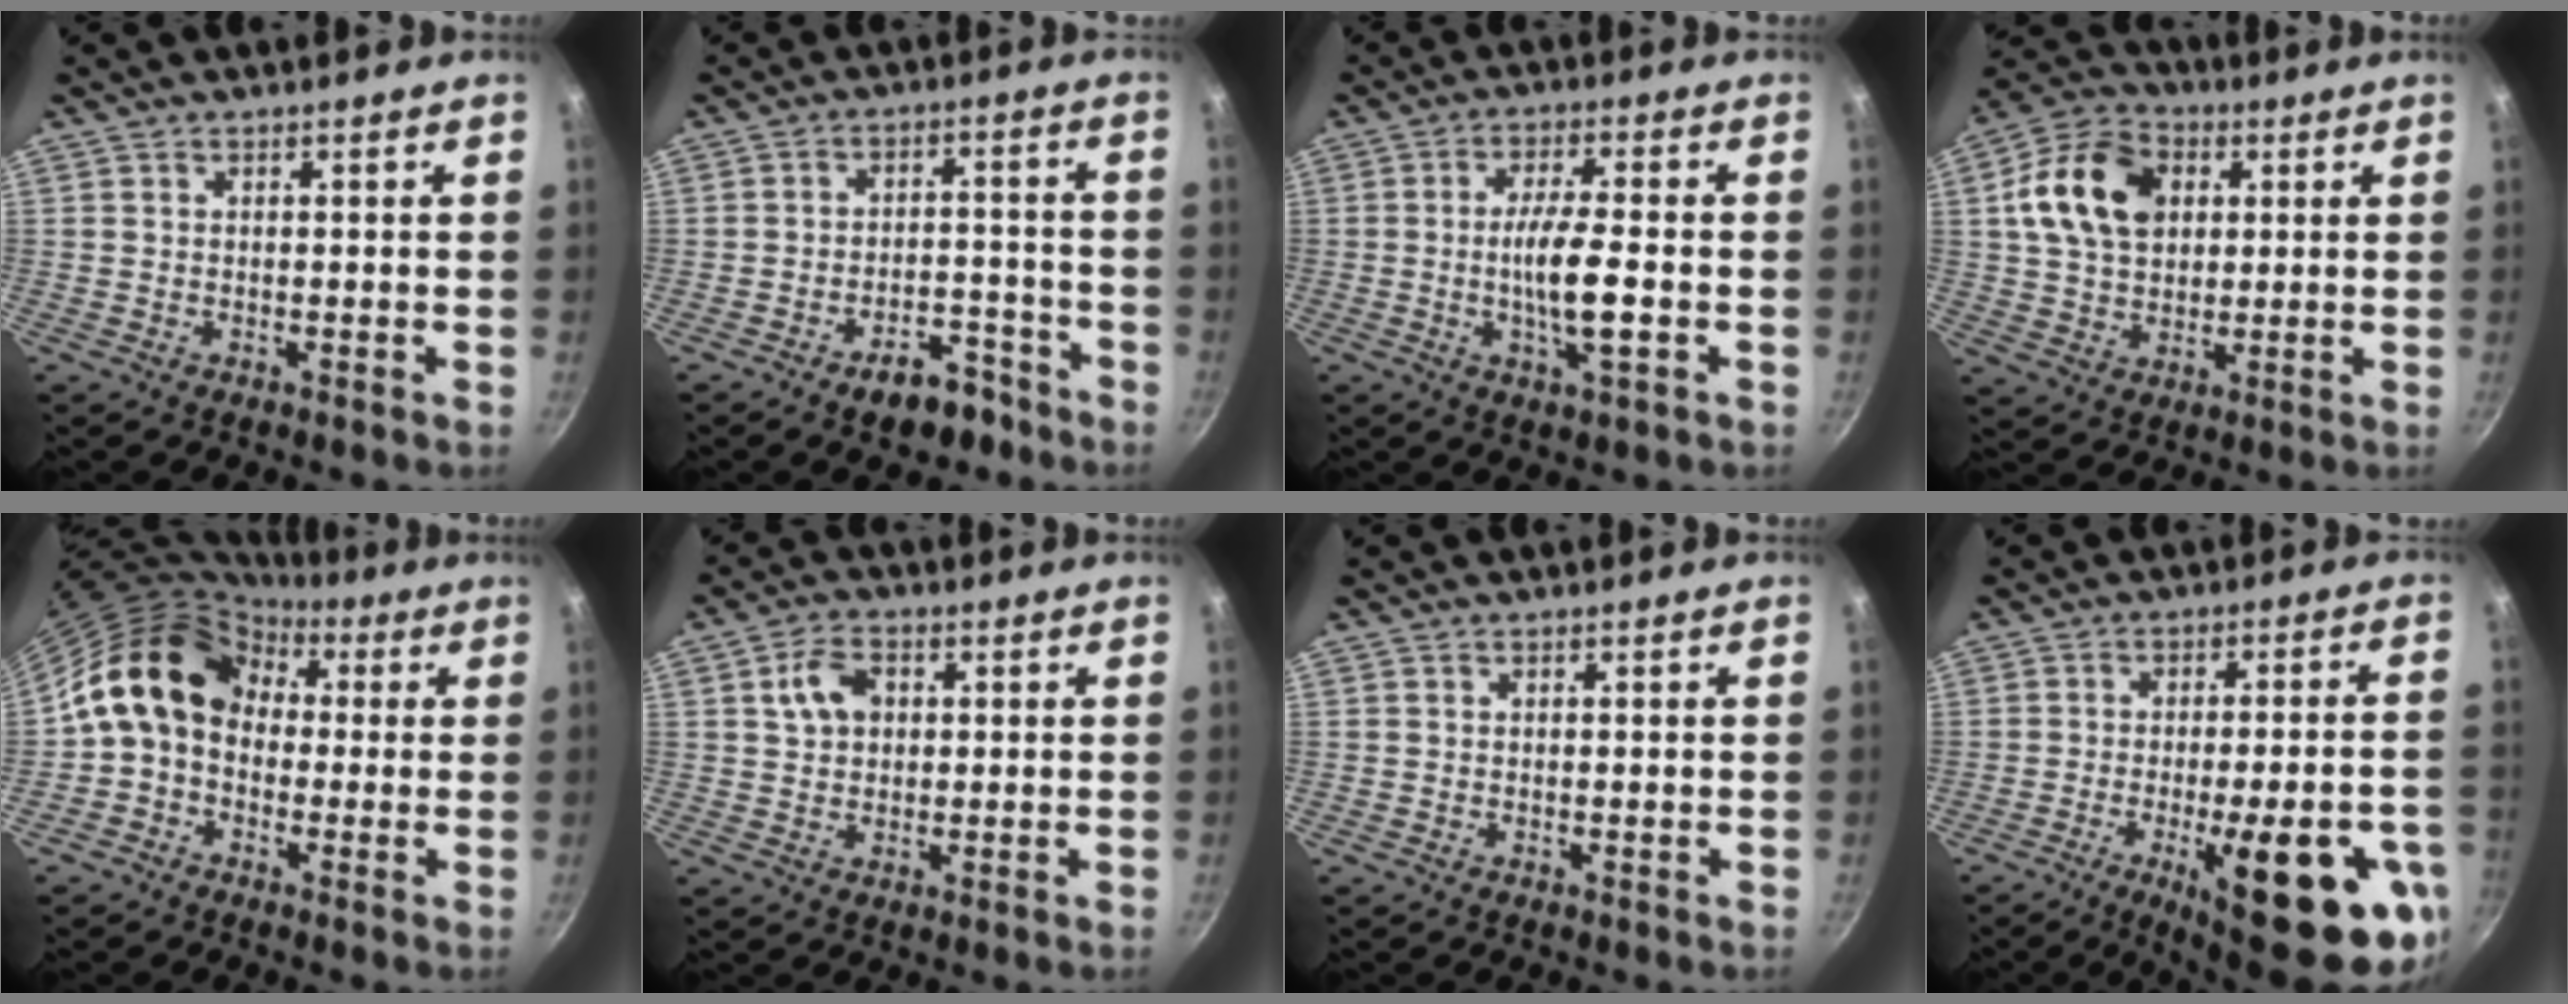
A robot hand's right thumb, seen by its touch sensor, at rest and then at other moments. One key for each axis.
{"total": 7.7, "fx": -5.3, "fy": 4.0, "fz": 4.0, "tx": -0.033, "ty": 0.050, "tz": -0.071}
{"total": 8.8, "fx": -1.7, "fy": 1.8, "fz": 8.4, "tx": -0.156, "ty": 0.008, "tz": -0.035}
{"total": 14.8, "fx": 3.6, "fy": 10.7, "fz": 9.5, "tx": -0.149, "ty": 0.006, "tz": 0.052}
{"total": 12.3, "fx": 1.8, "fy": 9.5, "fz": 7.6, "tx": -0.096, "ty": 0.027, "tz": 0.009}
{"total": 6.1, "fx": 1.4, "fy": 4.5, "fz": 3.8, "tx": -0.052, "ty": 0.008, "tz": 0.021}
{"total": 0.0}
{"total": 21.7, "fx": -7.9, "fy": 6.2, "fz": 19.3, "tx": -0.230, "ty": 0.013, "tz": -0.098}